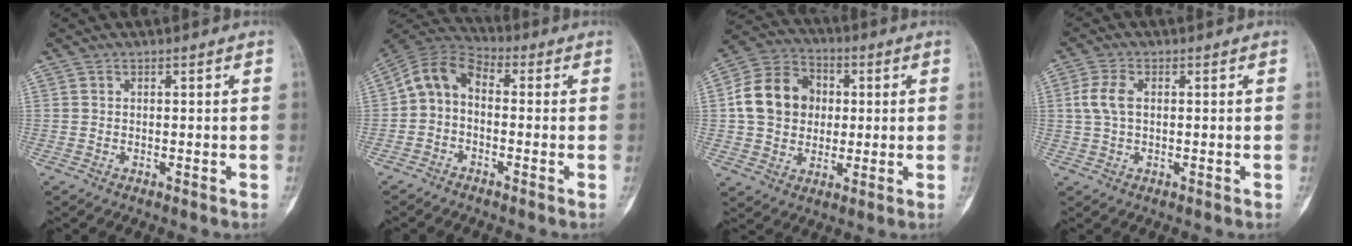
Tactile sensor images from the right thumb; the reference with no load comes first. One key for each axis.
{"total": 7.9, "fx": -0.6, "fy": 5.2, "fz": 5.9, "tx": -0.101, "ty": 0.032, "tz": -0.031}
{"total": 13.6, "fx": 1.1, "fy": 11.3, "fz": 7.6, "tx": -0.115, "ty": 0.019, "tz": 0.014}
{"total": 4.6, "fx": 0.6, "fy": 2.6, "fz": 3.7, "tx": -0.091, "ty": 0.009, "tz": 0.010}